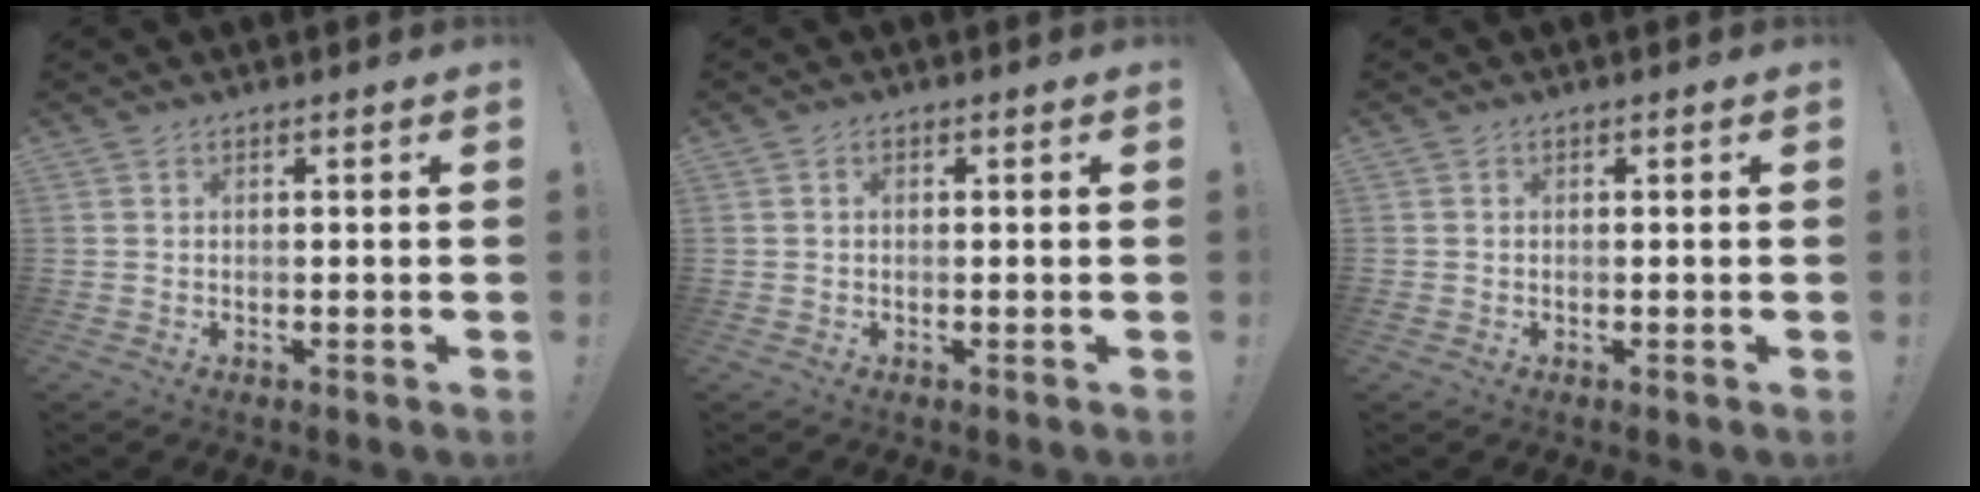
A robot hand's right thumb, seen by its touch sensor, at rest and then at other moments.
{"total": 0.8, "force": [-0.1, 0.6, 0.5], "torque": [-0.010, 0.003, -0.002]}
{"total": 0.6, "force": [-0.2, 0.5, 0.0], "torque": [-0.001, 0.002, -0.003]}